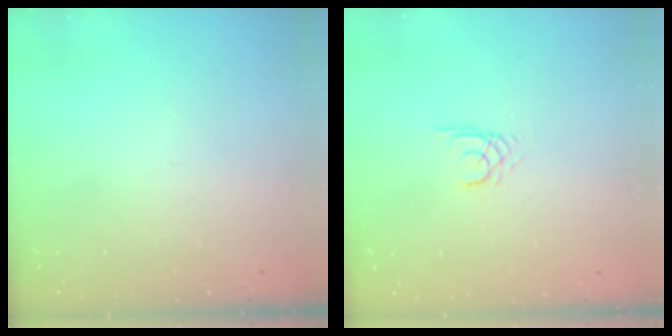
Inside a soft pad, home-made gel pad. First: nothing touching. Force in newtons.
{"total": 2.2, "press": 2.2, "slide": 0.2}